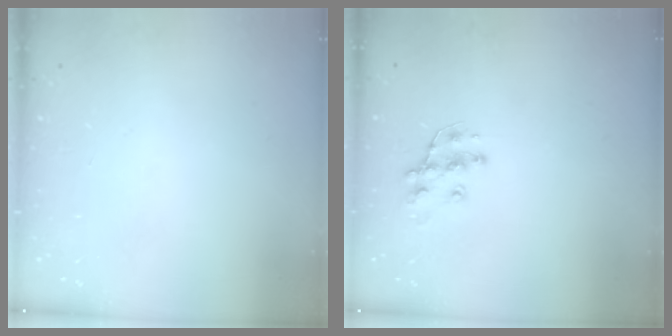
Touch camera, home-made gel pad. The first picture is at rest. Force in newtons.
{"total": 10.2, "press": 10.2, "slide": 0.8}